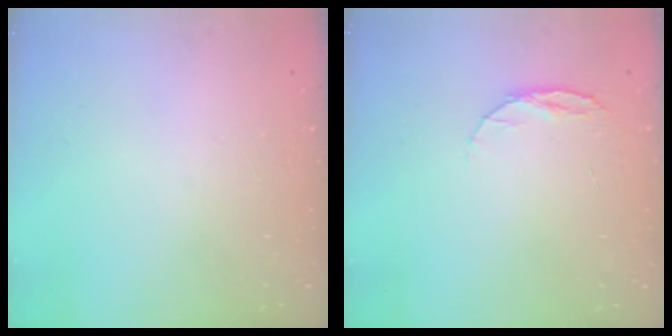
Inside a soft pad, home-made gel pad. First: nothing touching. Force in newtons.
{"total": 5.4, "press": 5.3, "slide": 0.6}